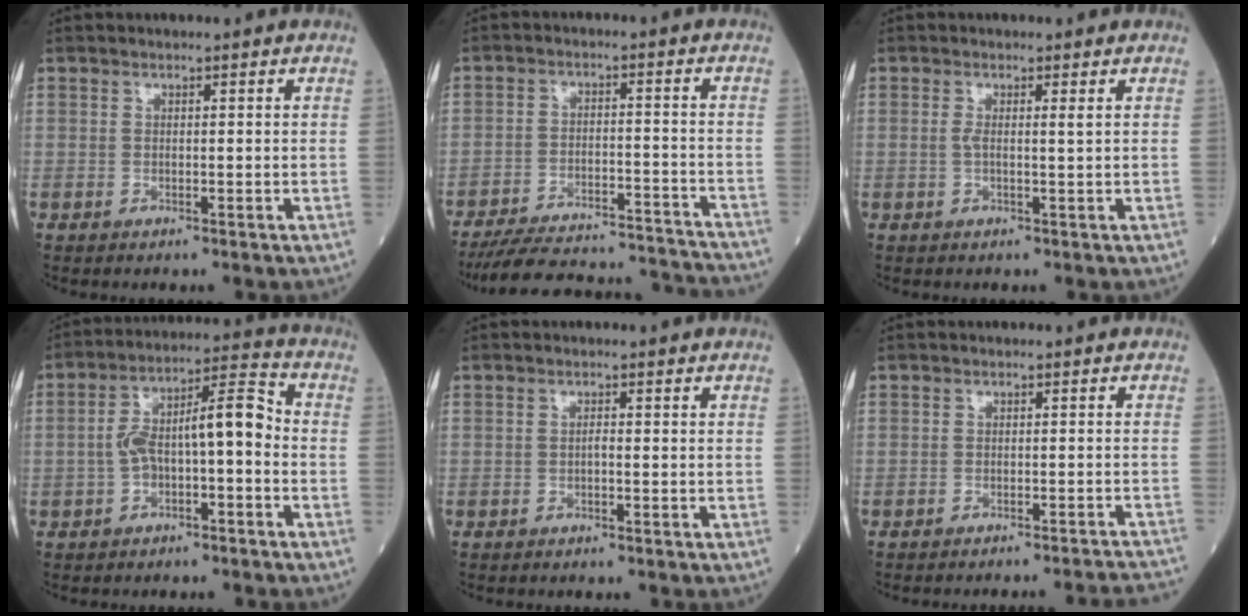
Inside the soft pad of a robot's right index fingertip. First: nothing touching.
{"total": 20.5, "force": [-19.6, 2.6, 5.2], "torque": [-0.080, 0.003, -0.268]}
{"total": 1.6, "force": [0.4, -0.1, 1.6], "torque": [-0.036, 0.004, 0.006]}
{"total": 9.7, "force": [-1.4, 2.8, 9.2], "torque": [-0.164, 0.041, -0.023]}
{"total": 0.7, "force": [-0.3, 0.1, 0.6], "torque": [-0.010, 0.002, -0.007]}
{"total": 12.3, "force": [-12.0, -0.9, 2.3], "torque": [-0.008, -0.008, -0.133]}